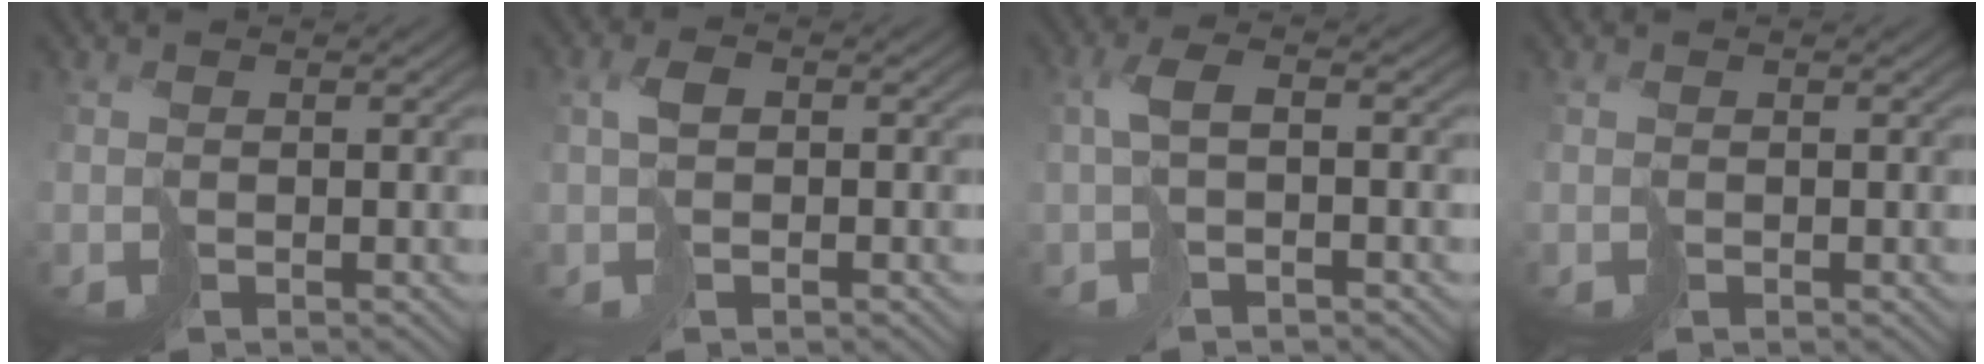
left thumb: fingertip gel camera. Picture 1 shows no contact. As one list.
[{"total": 2.3, "force": [0.0, 1.1, 2.0], "torque": [-0.036, 0.005, -0.003]}, {"total": 3.4, "force": [-0.4, 0.9, 3.2], "torque": [-0.070, 0.010, -0.015]}, {"total": 0.0}]